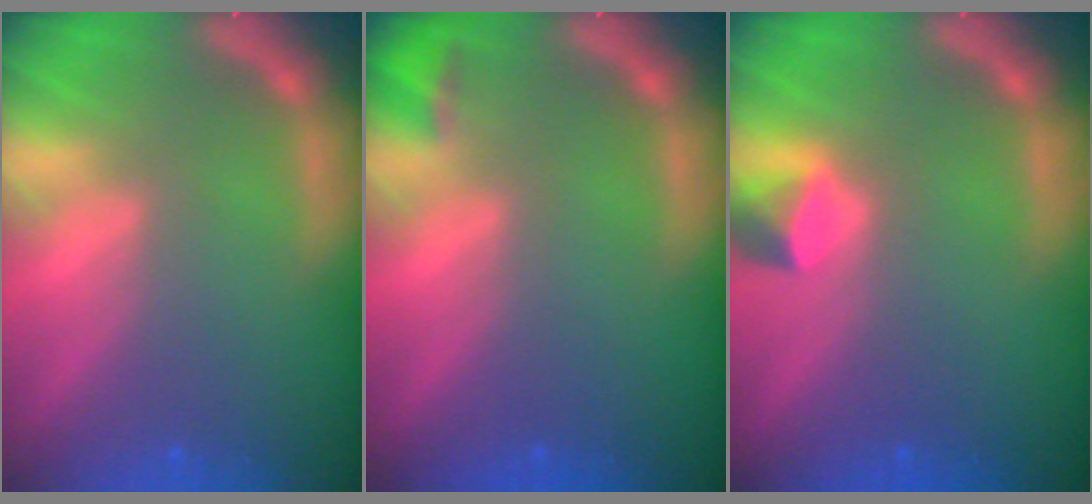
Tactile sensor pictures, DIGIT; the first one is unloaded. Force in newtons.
{"total": 1.4}
{"total": 1.9}